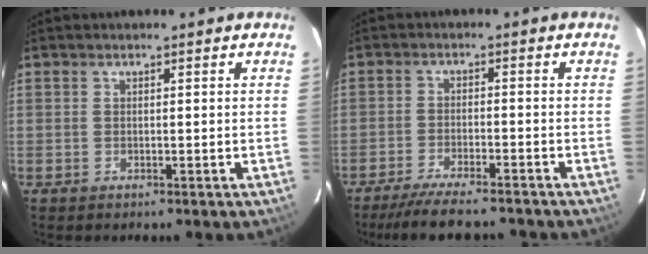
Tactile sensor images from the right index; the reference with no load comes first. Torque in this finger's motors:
{"motor_torque": [0.66, -0.67, 0.34, 0.06]}